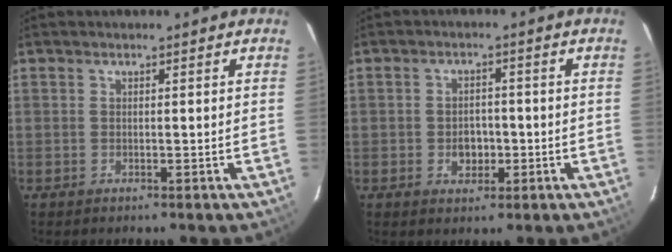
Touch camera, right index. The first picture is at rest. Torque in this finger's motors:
{"motor_torque": [-0.02, 0.02, 0.03, 0.00]}